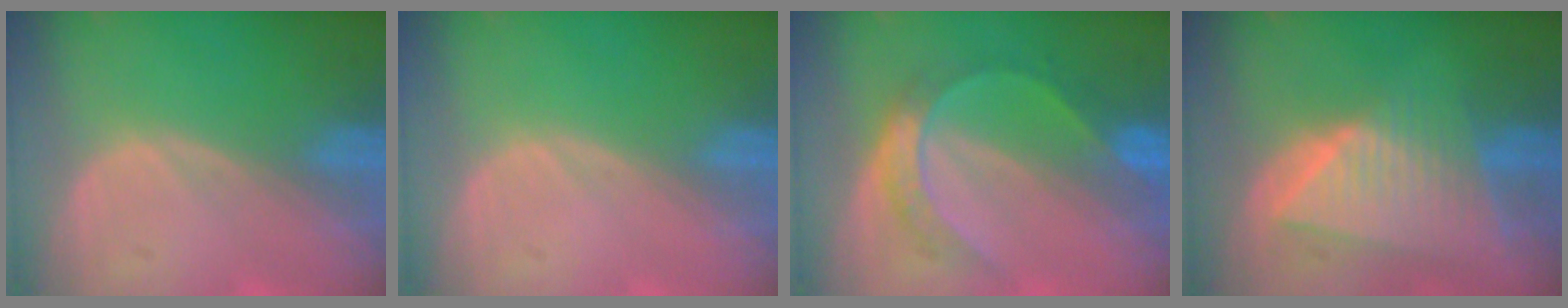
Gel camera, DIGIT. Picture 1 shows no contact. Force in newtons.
{"total": 0.0}
{"total": 6.1, "press": 6.1, "slide": 0.3}
{"total": 9.0, "press": 8.1, "slide": 3.9}